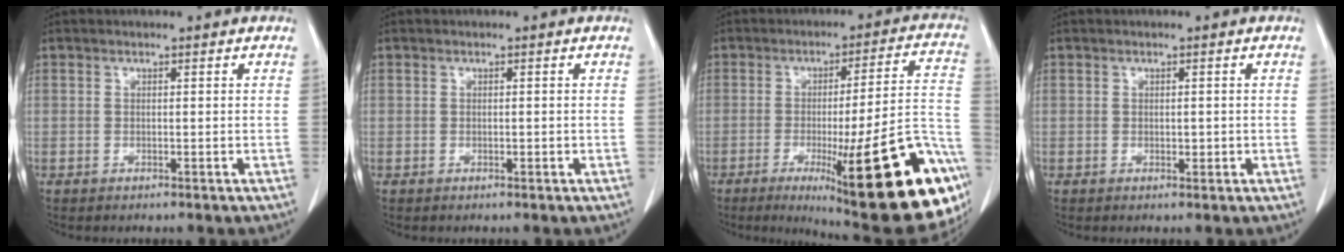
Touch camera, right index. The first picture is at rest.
{"total": 0.6, "force": [-0.1, 0.2, 0.5], "torque": [-0.011, -0.001, 0.000]}
{"total": 27.9, "force": [-11.9, 3.6, 25.0], "torque": [-0.238, -0.005, -0.165]}
{"total": 1.2, "force": [-0.1, 0.6, 1.0], "torque": [-0.015, -0.001, 0.000]}